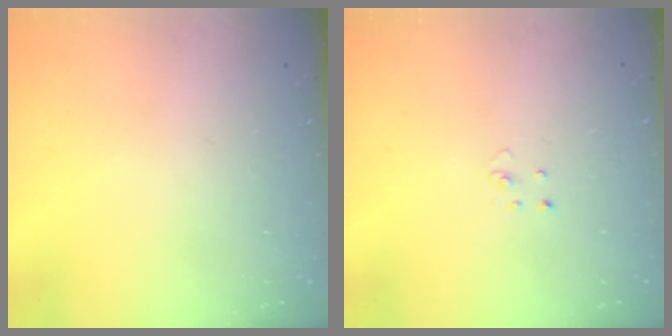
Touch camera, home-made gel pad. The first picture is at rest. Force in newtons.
{"total": 3.1, "press": 3.1, "slide": 0.2}